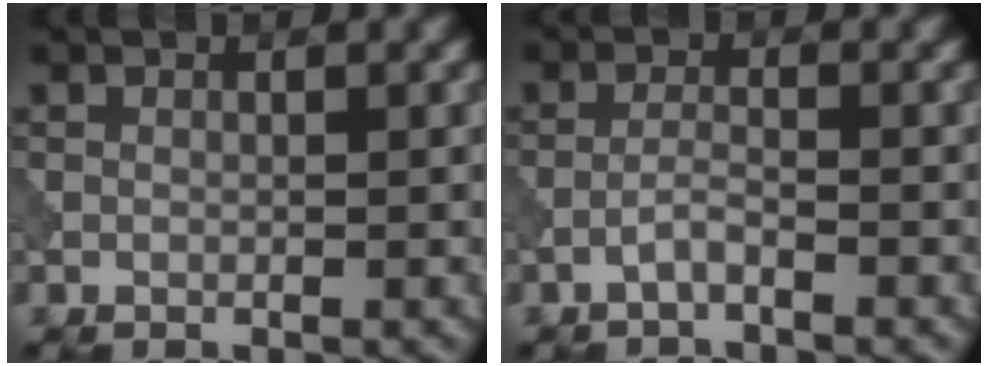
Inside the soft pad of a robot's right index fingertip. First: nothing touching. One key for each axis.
{"total": 1.4, "fx": -1.0, "fy": 0.1, "fz": 1.0, "tx": -0.021, "ty": 0.008, "tz": -0.025}